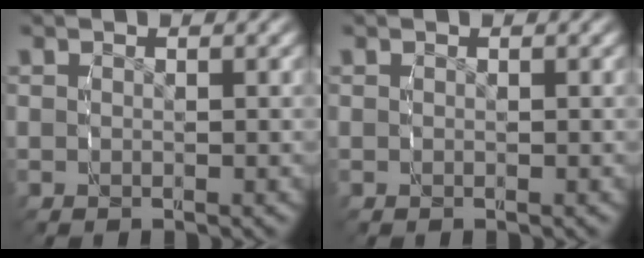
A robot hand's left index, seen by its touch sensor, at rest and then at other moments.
{"total": 0.0}